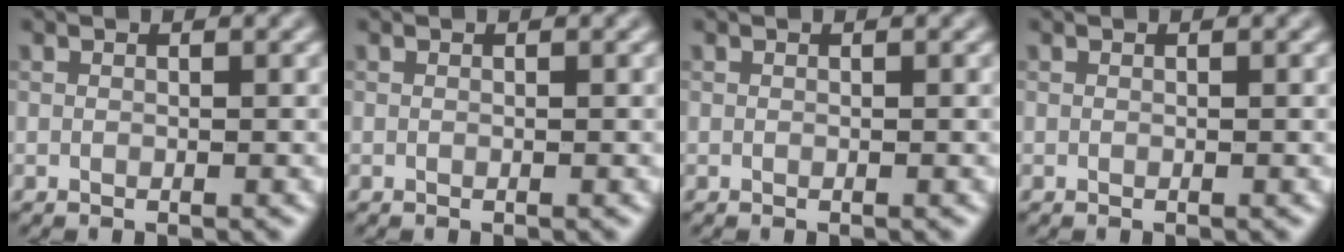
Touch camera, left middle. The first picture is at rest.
{"total": 0.0}
{"total": 0.0}
{"total": 0.0}